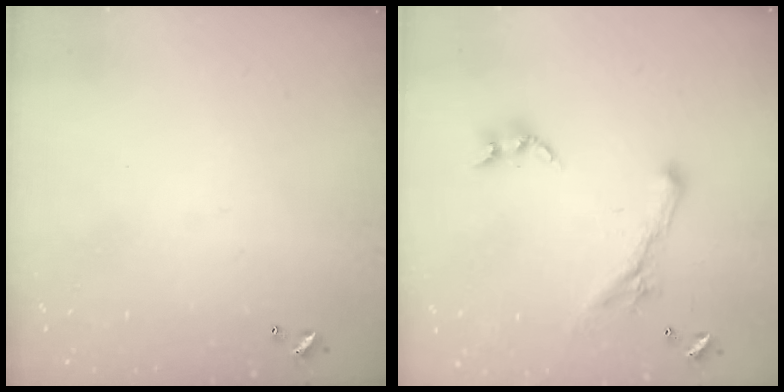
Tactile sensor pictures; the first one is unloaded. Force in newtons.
{"total": 1.8, "press": 1.7, "slide": 0.4}